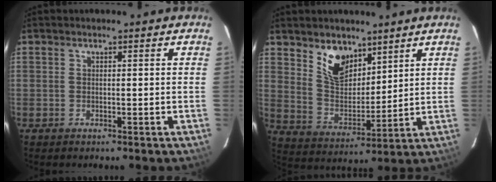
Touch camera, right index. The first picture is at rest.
{"total": 9.9, "force": [6.6, 5.4, 5.0], "torque": [-0.088, 0.002, 0.131]}